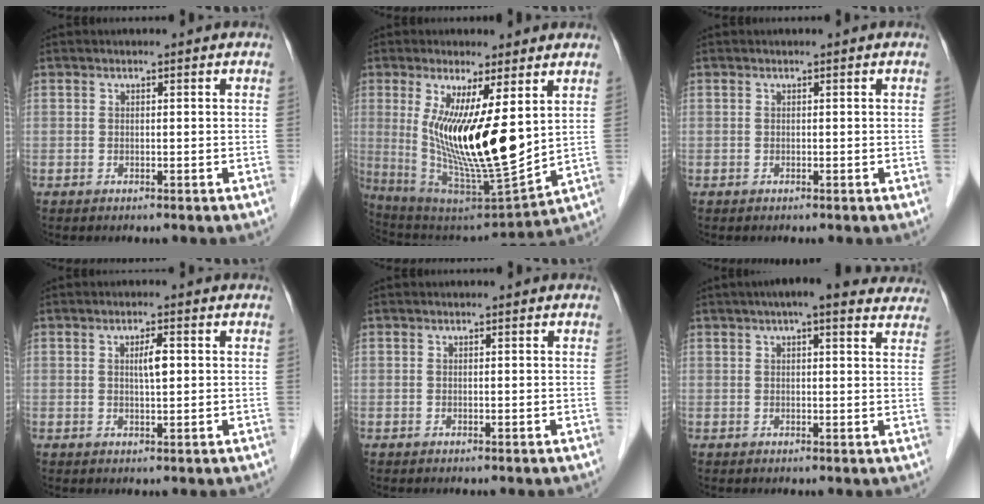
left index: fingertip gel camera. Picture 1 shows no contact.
{"total": 16.6, "force": [3.2, 2.9, 16.0], "torque": [-0.290, -0.027, 0.070]}
{"total": 0.0}
{"total": 2.6, "force": [0.5, 0.5, 2.5], "torque": [-0.042, 0.002, 0.009]}
{"total": 0.0}
{"total": 12.7, "force": [10.3, 3.1, 6.7], "torque": [-0.075, 0.033, 0.117]}